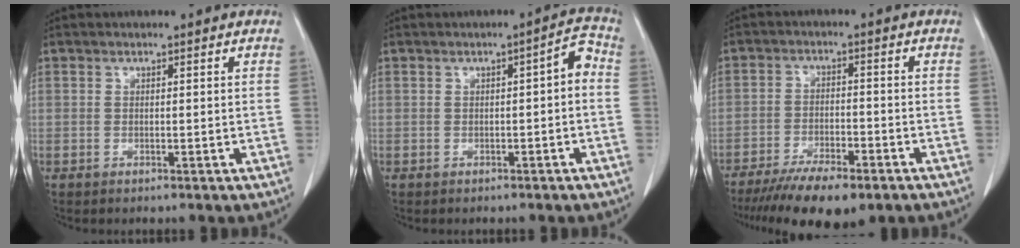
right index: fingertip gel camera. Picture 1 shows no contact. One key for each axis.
{"total": 3.1, "fx": -0.4, "fy": 0.8, "fz": 3.0, "tx": -0.037, "ty": 0.018, "tz": -0.006}
{"total": 11.4, "fx": -8.4, "fy": 3.0, "fz": 7.1, "tx": -0.110, "ty": -0.017, "tz": -0.130}